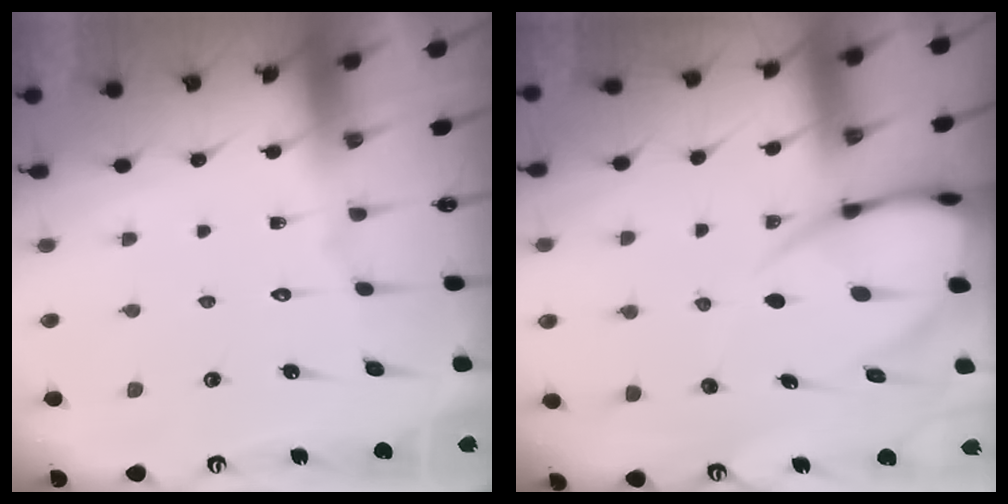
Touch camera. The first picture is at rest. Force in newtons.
{"total": 10.2, "press": 10.2, "slide": 1.2}